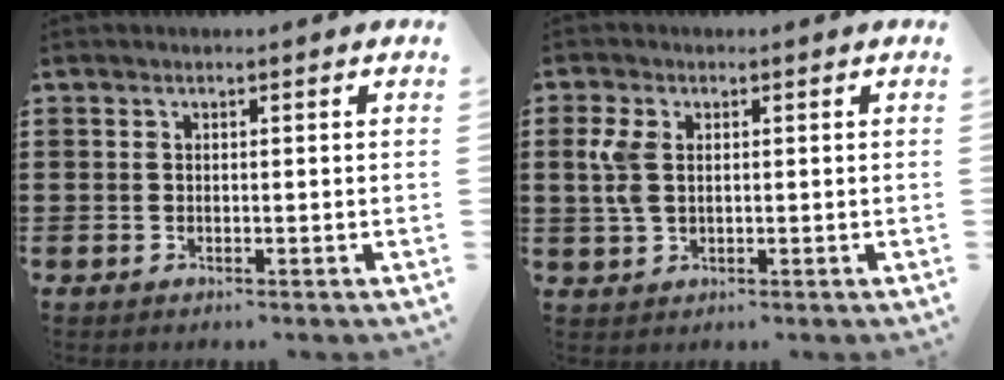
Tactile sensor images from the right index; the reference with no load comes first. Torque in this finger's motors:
{"motor_torque": [0.21, -0.06, 0.14, 0.10]}